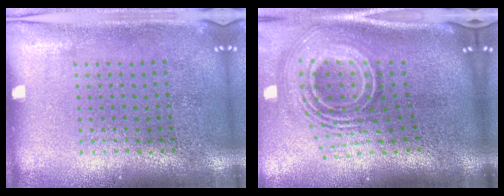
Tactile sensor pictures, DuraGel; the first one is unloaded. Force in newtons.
{"total": 3.2, "press": 2.0, "slide": 2.5}